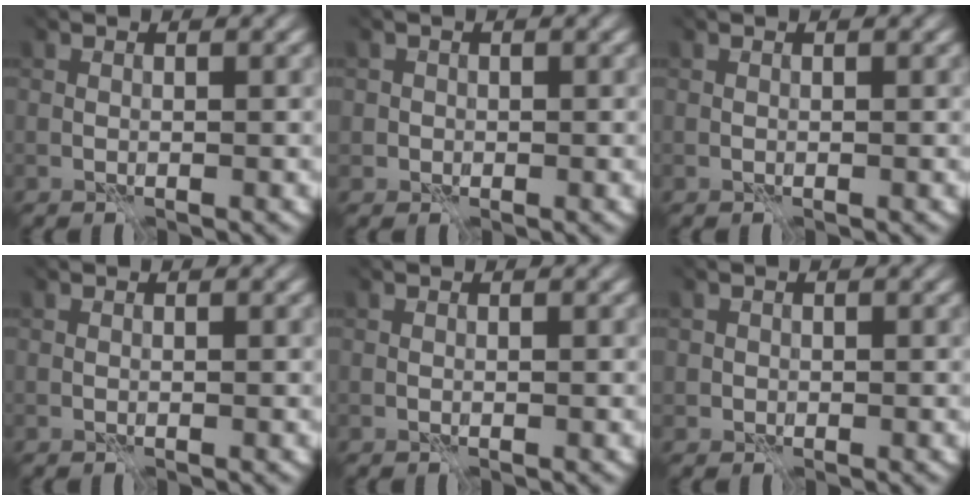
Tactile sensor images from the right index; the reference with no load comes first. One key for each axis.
{"total": 1.0, "fx": 0.2, "fy": 0.9, "fz": -0.2, "tx": 0.002, "ty": -0.003, "tz": 0.004}
{"total": 0.0}
{"total": 0.0}
{"total": 0.0}
{"total": 0.7, "fx": 0.2, "fy": 0.6, "fz": -0.3, "tx": 0.004, "ty": -0.003, "tz": 0.004}